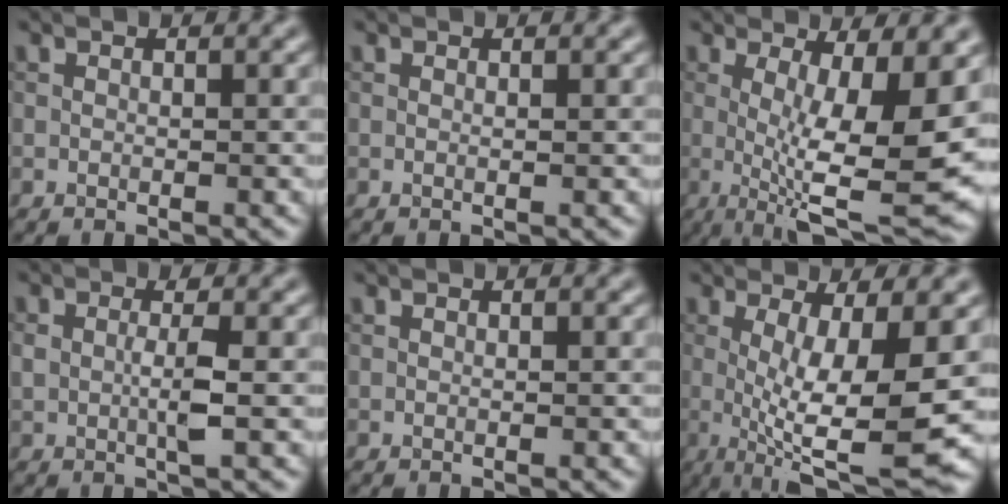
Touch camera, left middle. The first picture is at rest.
{"total": 0.6, "force": [0.1, 0.2, 0.5], "torque": [-0.008, 0.001, -0.001]}
{"total": 11.3, "force": [-0.7, 2.6, 11.0], "torque": [-0.170, -0.013, -0.003]}
{"total": 2.4, "force": [0.1, 0.7, 2.3], "torque": [-0.055, 0.001, 0.000]}
{"total": 0.0}
{"total": 9.4, "force": [-0.8, 2.2, 9.1], "torque": [-0.163, -0.018, -0.010]}